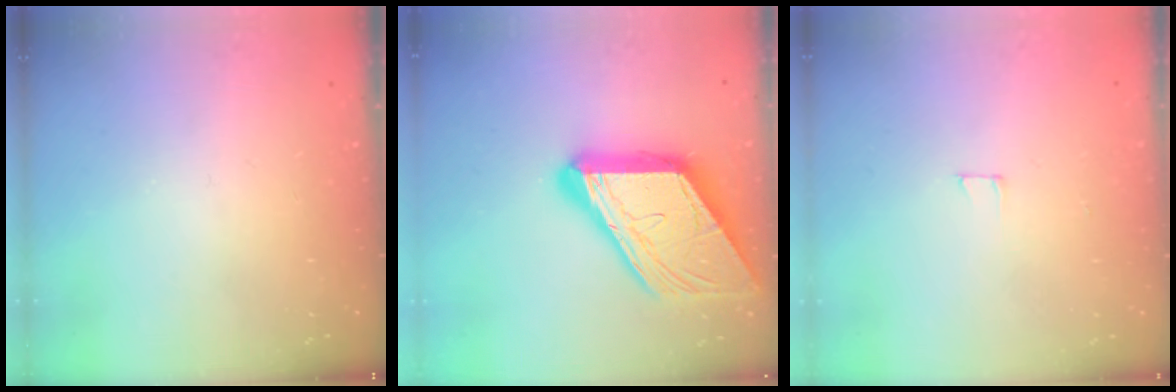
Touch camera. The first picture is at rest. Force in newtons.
{"total": 22.4, "press": 22.2, "slide": 2.6}
{"total": 2.5, "press": 2.5, "slide": 0.2}